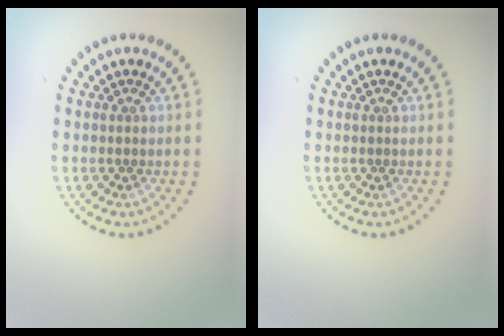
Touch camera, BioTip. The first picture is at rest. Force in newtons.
{"total": 0.0}